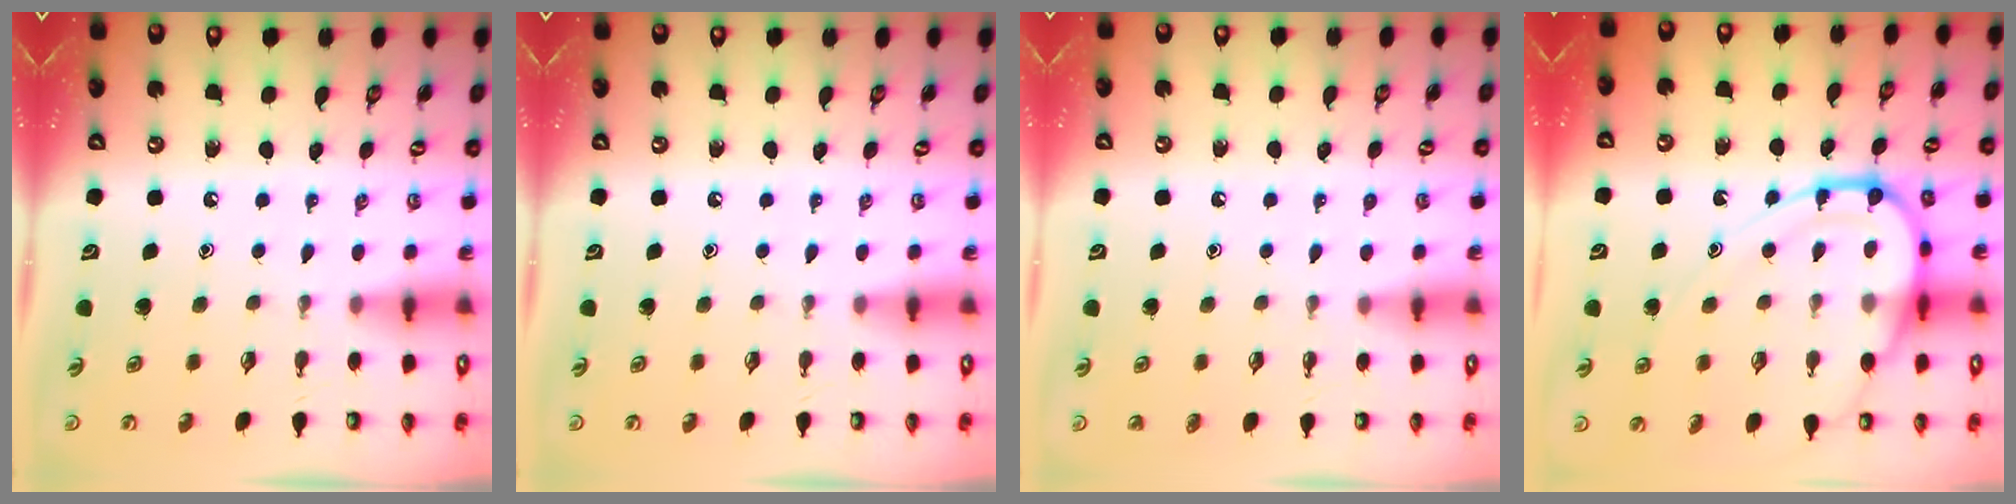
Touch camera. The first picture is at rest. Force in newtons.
{"total": 0.0}
{"total": 1.1, "press": 1.1, "slide": 0.3}
{"total": 14.9, "press": 14.8, "slide": 1.9}